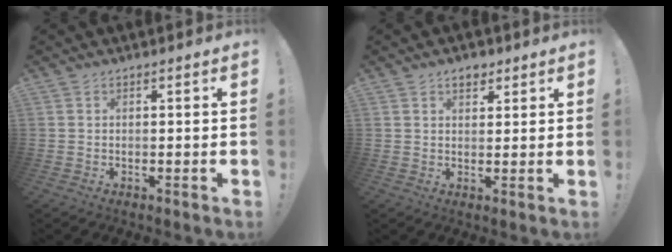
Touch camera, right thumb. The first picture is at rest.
{"total": 3.6, "force": [2.3, 2.3, 1.4], "torque": [-0.008, -0.011, 0.037]}